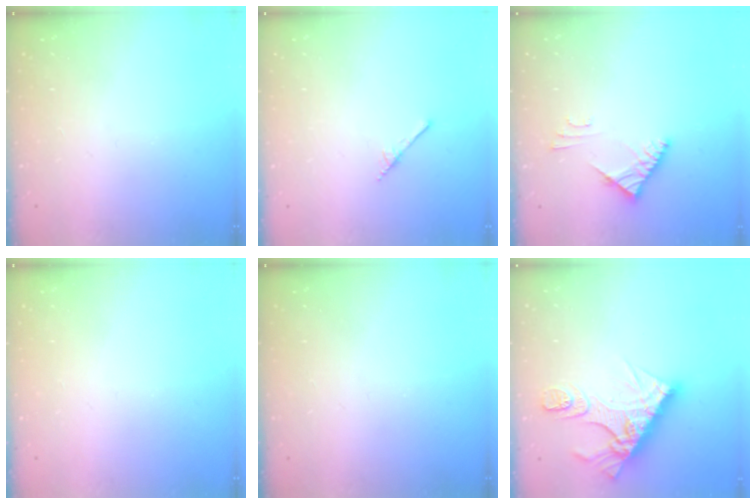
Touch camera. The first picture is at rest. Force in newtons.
{"total": 1.7, "press": 1.7, "slide": 0.1}
{"total": 4.4, "press": 4.3, "slide": 0.8}
{"total": 0.0}
{"total": 0.0}
{"total": 14.5, "press": 14.4, "slide": 1.2}